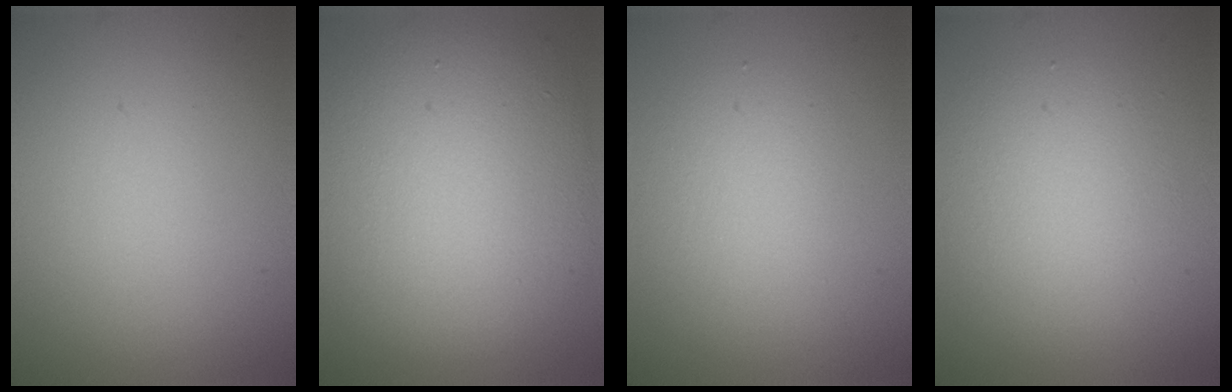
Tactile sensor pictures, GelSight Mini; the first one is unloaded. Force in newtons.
{"total": 11.1, "press": 11.1, "slide": 0.5}
{"total": 2.8, "press": 2.8, "slide": 0.2}
{"total": 4.1, "press": 4.1, "slide": 0.2}